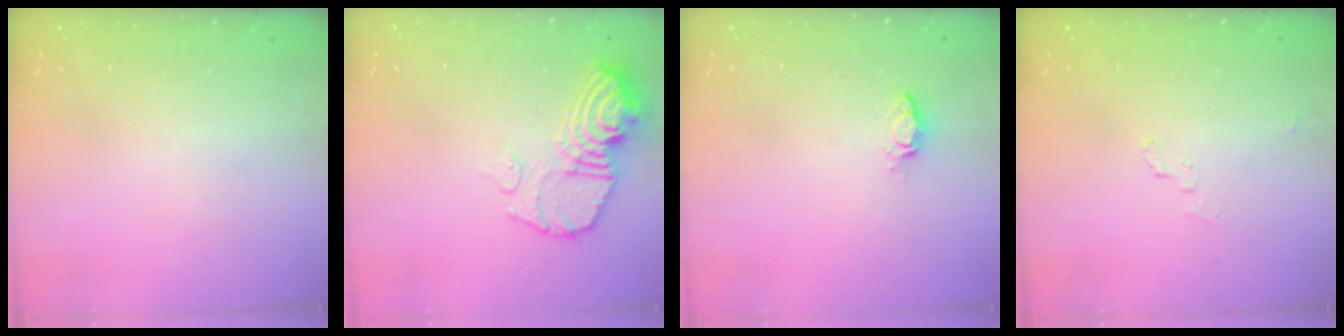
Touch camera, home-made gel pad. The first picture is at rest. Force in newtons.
{"total": 13.5, "press": 13.4, "slide": 1.4}
{"total": 2.8, "press": 2.8, "slide": 0.4}
{"total": 2.2, "press": 2.2, "slide": 0.2}